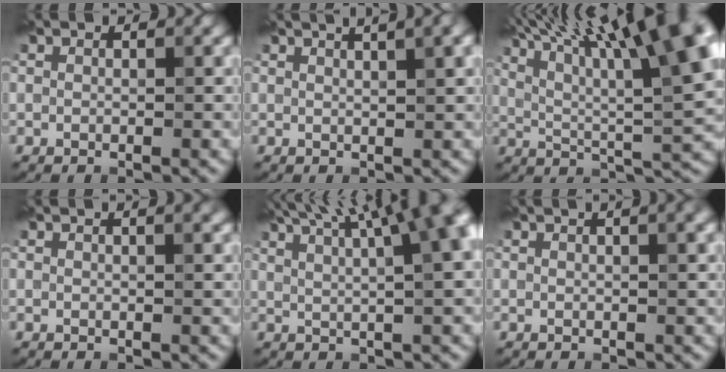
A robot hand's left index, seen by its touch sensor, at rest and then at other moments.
{"total": 5.4, "force": [3.1, 1.6, 4.1], "torque": [-0.034, 0.027, 0.026]}
{"total": 16.7, "force": [8.7, 4.6, 13.5], "torque": [-0.210, 0.028, 0.134]}
{"total": 1.5, "force": [1.0, 0.4, 1.0], "torque": [-0.007, 0.001, 0.009]}
{"total": 18.1, "force": [9.2, 7.1, 13.9], "torque": [-0.142, 0.087, 0.099]}
{"total": 3.1, "force": [1.6, 1.1, 2.4], "torque": [-0.011, 0.007, 0.012]}